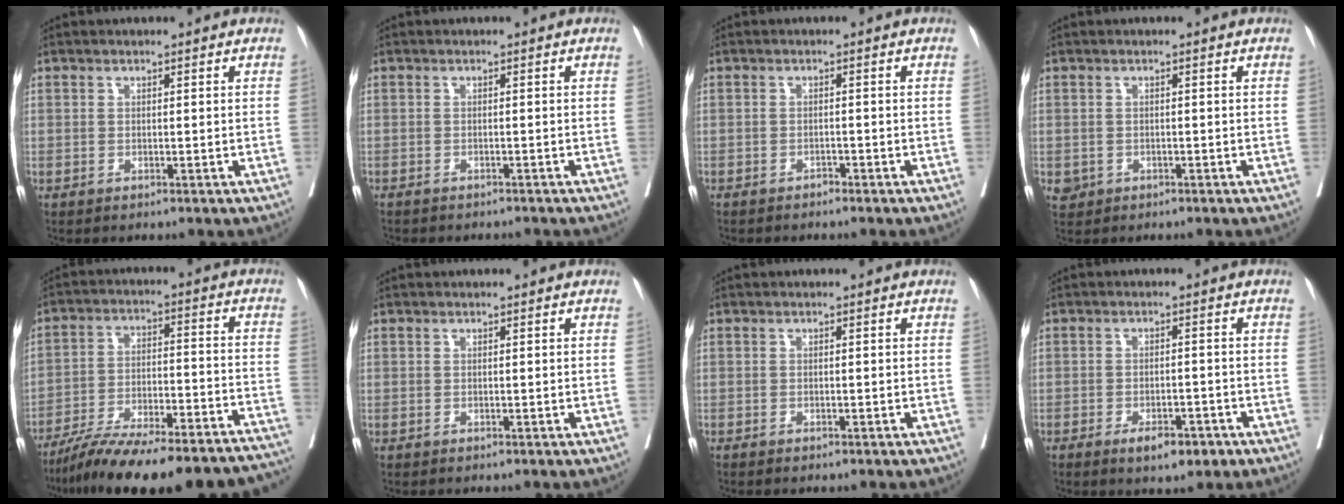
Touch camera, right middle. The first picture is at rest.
{"total": 4.5, "force": [-4.1, 1.2, 1.5], "torque": [-0.017, -0.002, -0.051]}
{"total": 0.8, "force": [-0.7, 0.3, 0.2], "torque": [-0.003, 0.001, -0.014]}
{"total": 1.8, "force": [-0.5, 1.7, 0.4], "torque": [-0.005, 0.004, 0.000]}
{"total": 25.6, "force": [-22.3, 3.7, 12.0], "torque": [-0.128, 0.001, -0.322]}
{"total": 0.0}
{"total": 0.7, "force": [-0.5, 0.3, 0.3], "torque": [-0.008, -0.001, -0.008]}
{"total": 4.8, "force": [-2.9, 1.9, 3.3], "torque": [-0.046, 0.001, -0.035]}